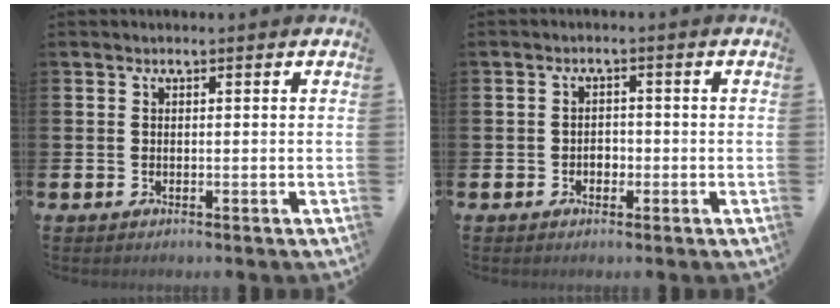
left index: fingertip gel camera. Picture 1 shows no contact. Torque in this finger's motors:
{"motor_torque": [-0.07, -0.01, 0.02, -0.01]}